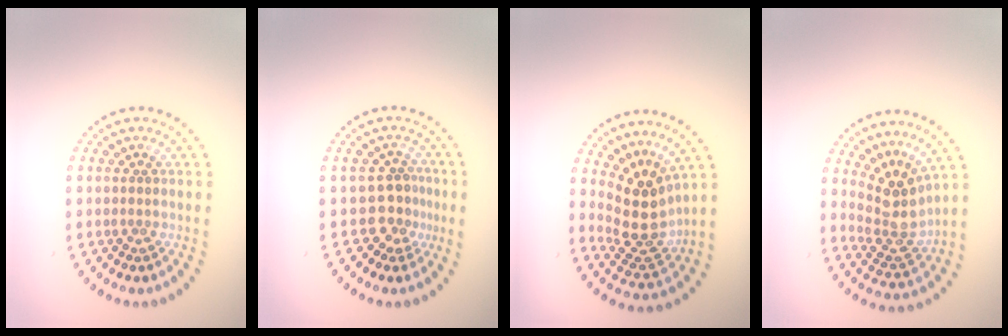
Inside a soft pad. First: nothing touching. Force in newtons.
{"total": 2.5, "press": 2.0, "slide": 1.5}
{"total": 4.6, "press": 3.8, "slide": 2.5}
{"total": 4.0, "press": 2.8, "slide": 2.8}